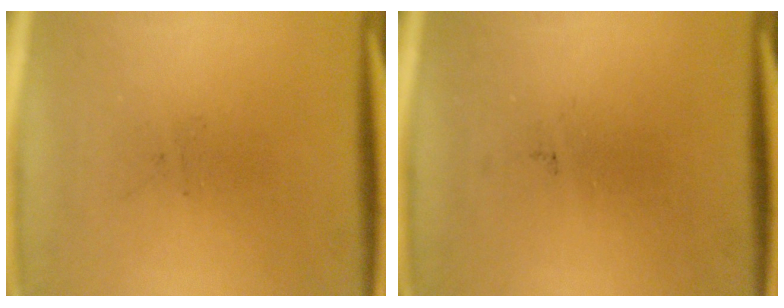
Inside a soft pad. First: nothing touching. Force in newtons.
{"total": 0.0}